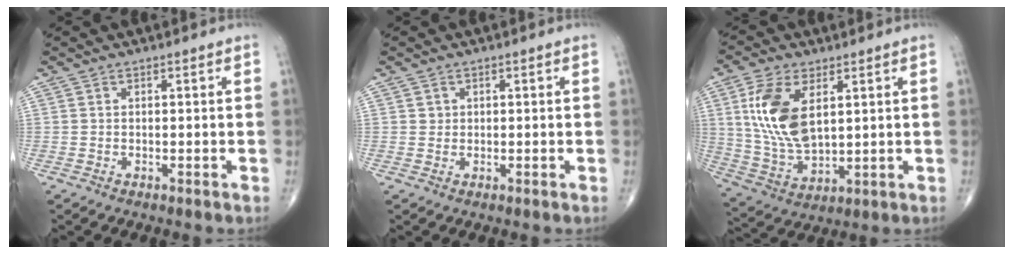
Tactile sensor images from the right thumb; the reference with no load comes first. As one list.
[{"total": 1.0, "force": [0.3, 1.0, 0.1], "torque": [0.007, 0.001, 0.003]}, {"total": 13.9, "force": [4.0, 7.4, 11.0], "torque": [-0.220, -0.016, 0.087]}]